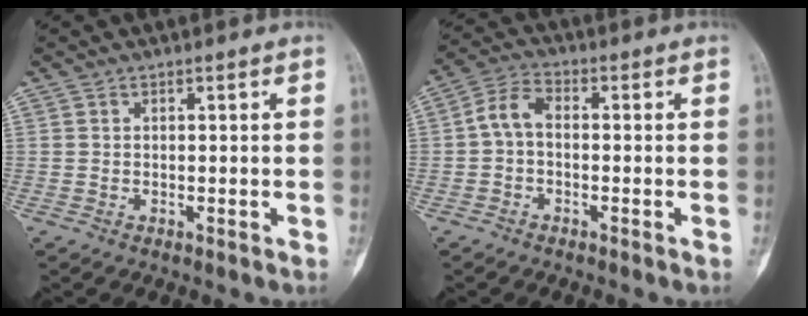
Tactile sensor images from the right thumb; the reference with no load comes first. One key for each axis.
{"total": 5.1, "fx": -0.4, "fy": 3.1, "fz": 4.1, "tx": -0.078, "ty": 0.019, "tz": -0.020}